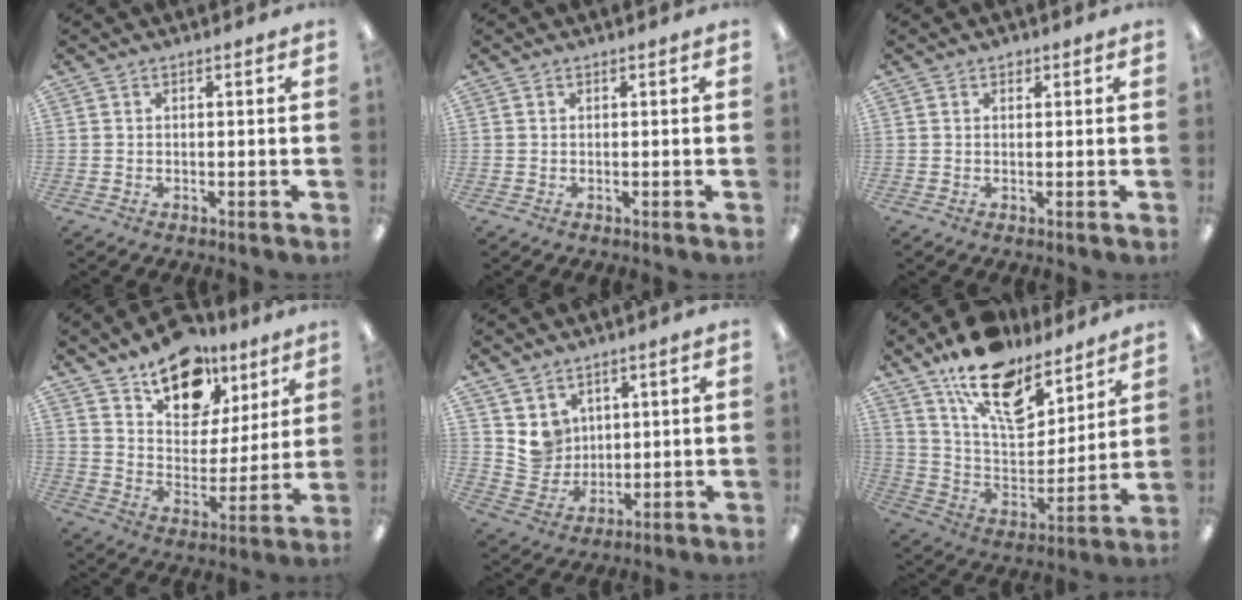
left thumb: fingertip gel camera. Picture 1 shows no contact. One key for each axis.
{"total": 0.0}
{"total": 1.1, "fx": 0.8, "fy": 0.7, "fz": 0.5, "tx": -0.001, "ty": -0.001, "tz": 0.012}
{"total": 16.3, "fx": 11.3, "fy": 9.5, "fz": 6.9, "tx": -0.099, "ty": -0.069, "tz": 0.204}
{"total": 7.2, "fx": 4.3, "fy": 5.7, "fz": 0.3, "tx": -0.018, "ty": -0.026, "tz": 0.086}
{"total": 18.3, "fx": 12.8, "fy": 8.8, "fz": 9.6, "tx": -0.170, "ty": -0.081, "tz": 0.229}